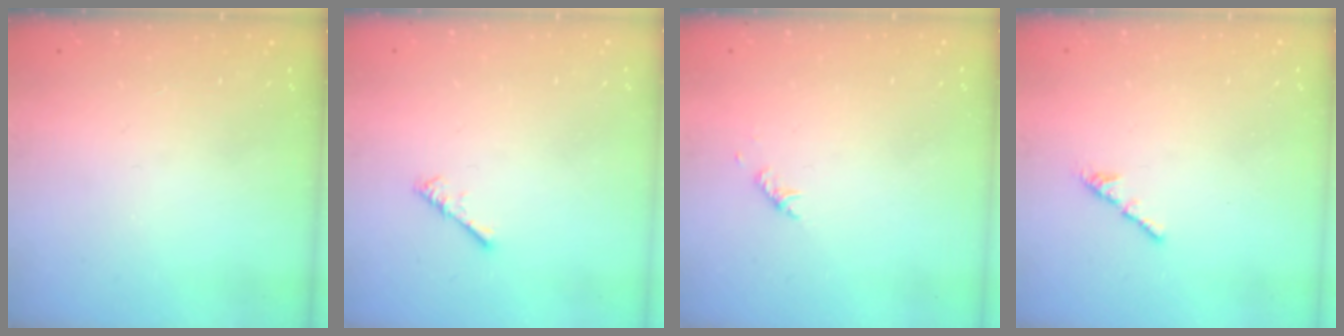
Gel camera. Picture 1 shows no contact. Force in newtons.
{"total": 0.9, "press": 0.9, "slide": 0.3}
{"total": 2.8, "press": 2.7, "slide": 0.6}
{"total": 2.1, "press": 2.0, "slide": 0.7}